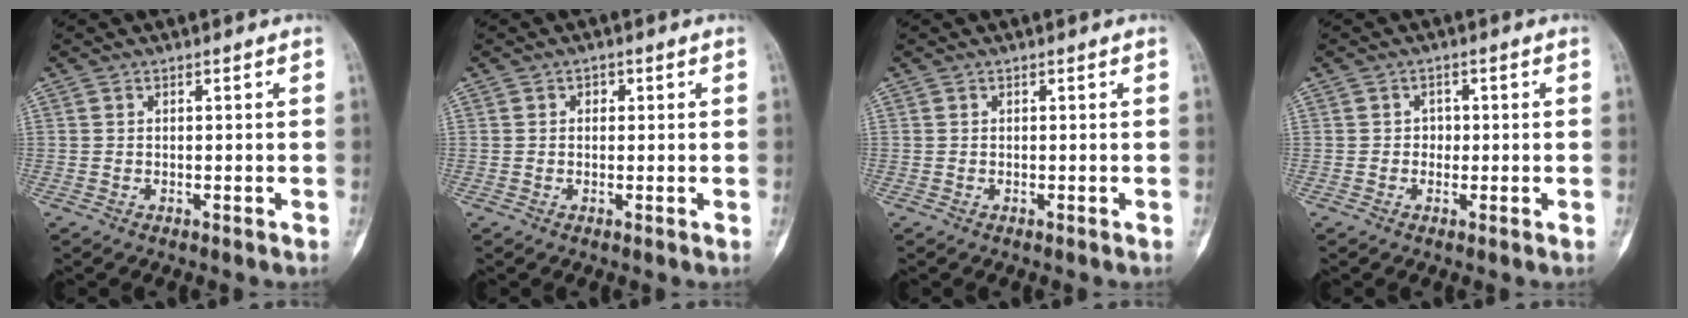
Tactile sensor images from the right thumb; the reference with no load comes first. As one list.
[{"total": 1.4, "force": [0.3, 1.1, 0.7], "torque": [-0.003, 0.004, 0.002]}, {"total": 0.0}, {"total": 1.8, "force": [-0.1, 1.6, 0.7], "torque": [0.008, 0.006, -0.007]}]